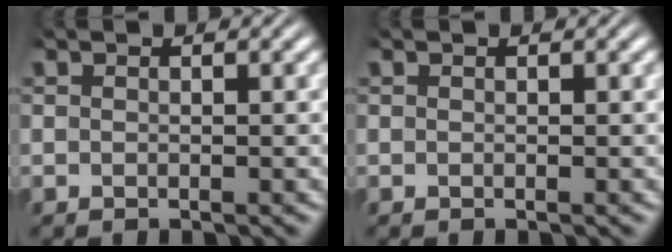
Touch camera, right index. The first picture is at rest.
{"total": 0.0}